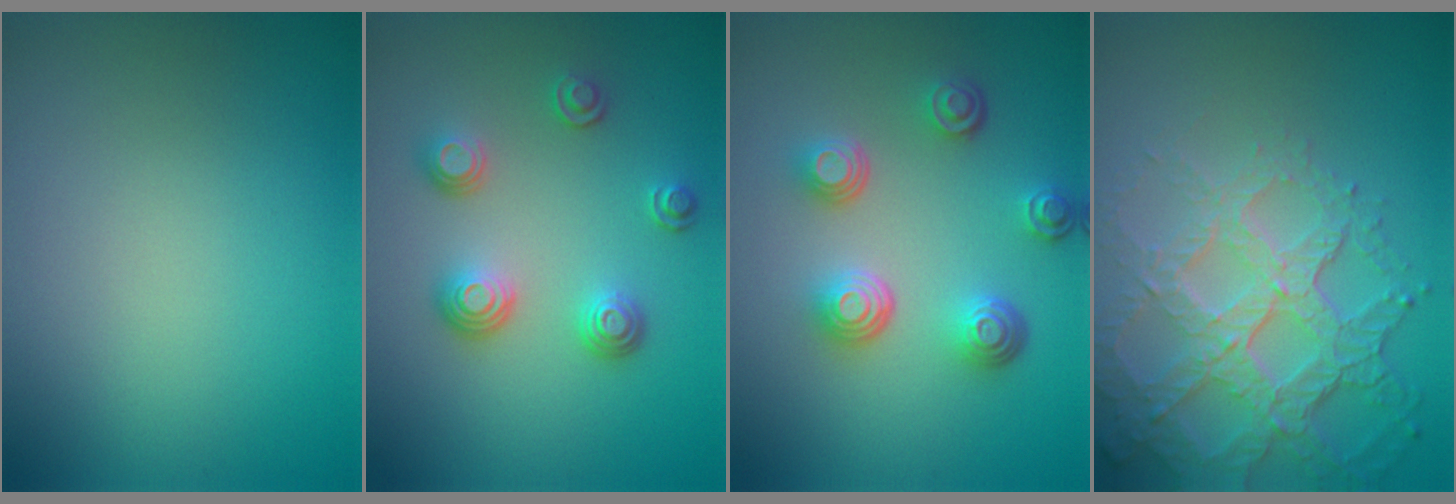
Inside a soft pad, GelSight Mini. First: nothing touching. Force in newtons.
{"total": 3.3, "press": 2.7, "slide": 1.9}
{"total": 4.4, "press": 3.4, "slide": 2.8}
{"total": 6.9, "press": 5.0, "slide": 4.9}